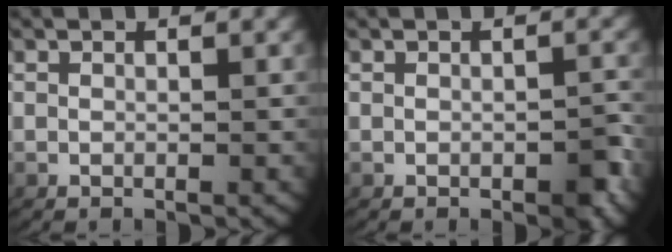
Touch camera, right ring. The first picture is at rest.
{"total": 1.6, "force": [-0.9, 0.7, 1.2], "torque": [-0.021, -0.003, -0.013]}